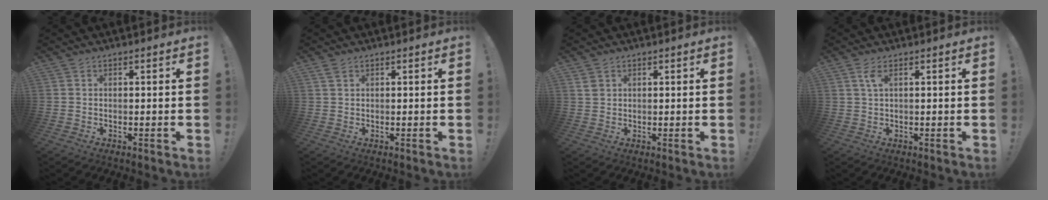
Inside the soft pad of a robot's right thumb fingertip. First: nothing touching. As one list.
[{"total": 1.6, "force": [1.1, 0.7, 1.0], "torque": [-0.012, -0.002, 0.019]}, {"total": 2.3, "force": [1.3, 1.6, 1.0], "torque": [-0.013, -0.003, 0.025]}, {"total": 2.9, "force": [1.1, 0.8, 2.6], "torque": [-0.047, -0.001, 0.017]}]